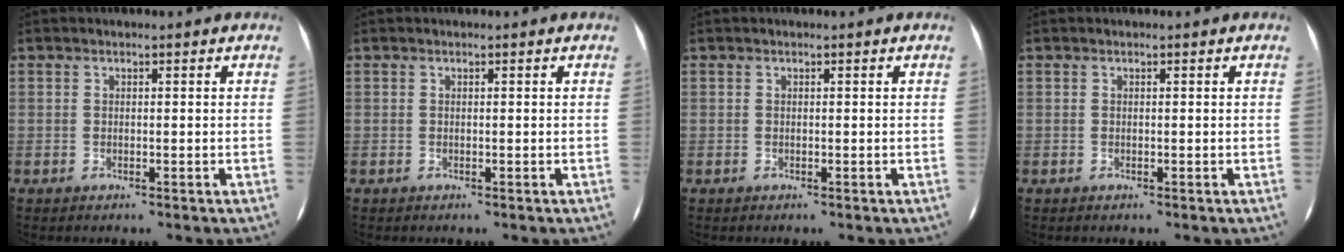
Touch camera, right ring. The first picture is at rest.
{"total": 0.0}
{"total": 0.0}
{"total": 0.0}